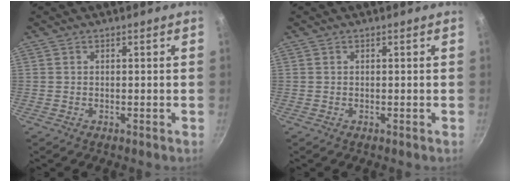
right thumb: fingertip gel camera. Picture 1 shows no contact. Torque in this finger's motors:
{"motor_torque": [-0.01, 0.01, -0.09, -0.09, 0.00]}